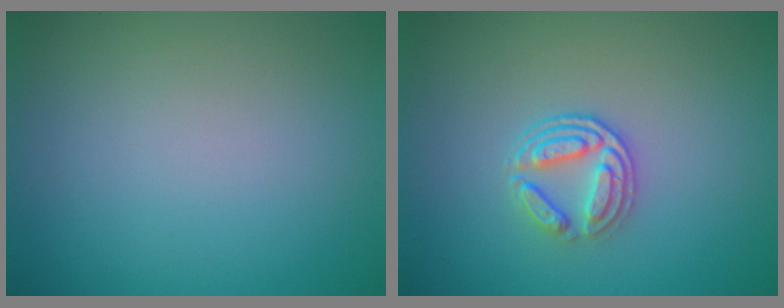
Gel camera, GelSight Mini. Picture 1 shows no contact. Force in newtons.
{"total": 3.1, "press": 2.6, "slide": 1.7}